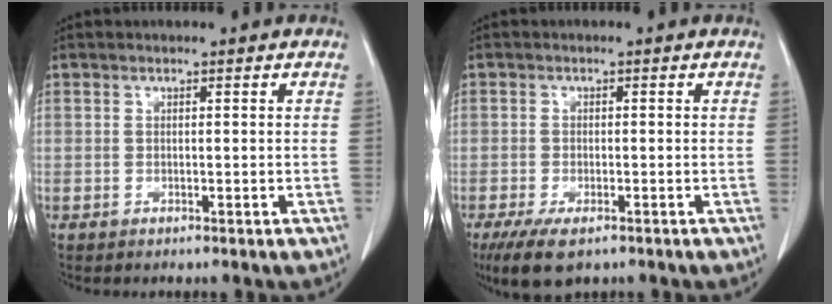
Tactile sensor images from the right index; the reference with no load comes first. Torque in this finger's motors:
{"motor_torque": [-0.48, -0.09, -0.39, -0.21]}